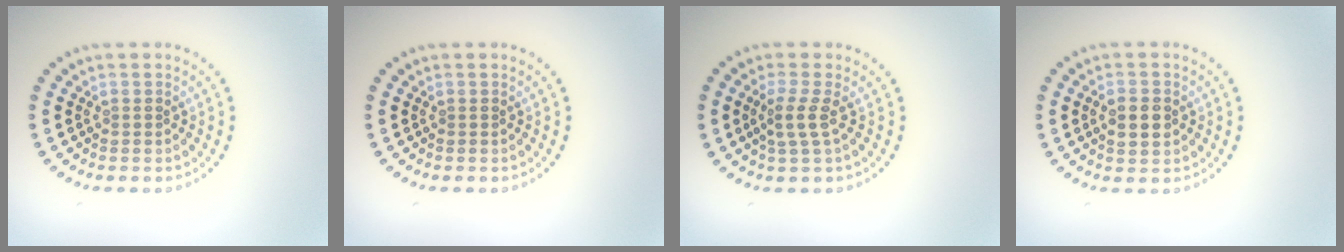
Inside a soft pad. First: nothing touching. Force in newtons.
{"total": 0.0}
{"total": 2.0, "press": 1.5, "slide": 1.3}
{"total": 2.5, "press": 2.5, "slide": 0.1}